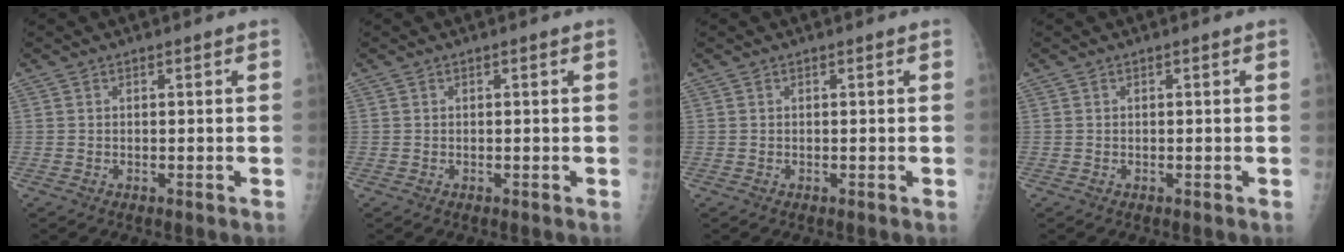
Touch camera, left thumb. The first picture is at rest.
{"total": 0.0}
{"total": 0.0}
{"total": 0.0}